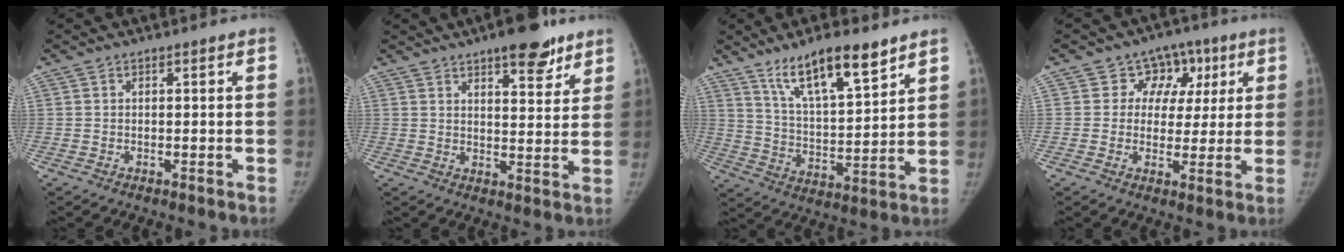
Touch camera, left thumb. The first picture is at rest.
{"total": 10.4, "force": [6.9, 3.8, 6.8], "torque": [-0.061, -0.034, 0.094]}
{"total": 14.7, "force": [10.0, 4.1, 10.0], "torque": [-0.151, -0.053, 0.184]}
{"total": 8.4, "force": [3.1, 7.4, 2.6], "torque": [0.018, 0.000, 0.038]}